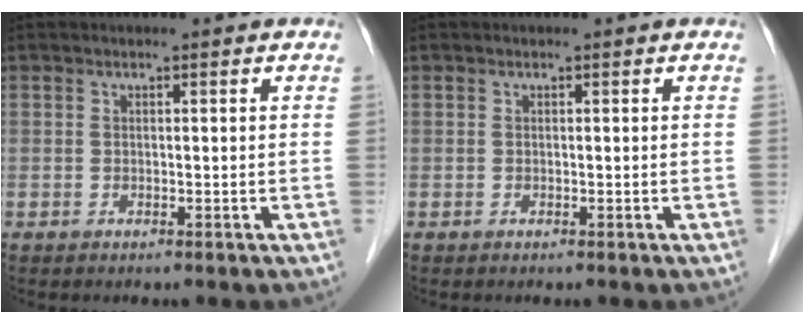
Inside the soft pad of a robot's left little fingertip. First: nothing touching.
{"total": 0.0}